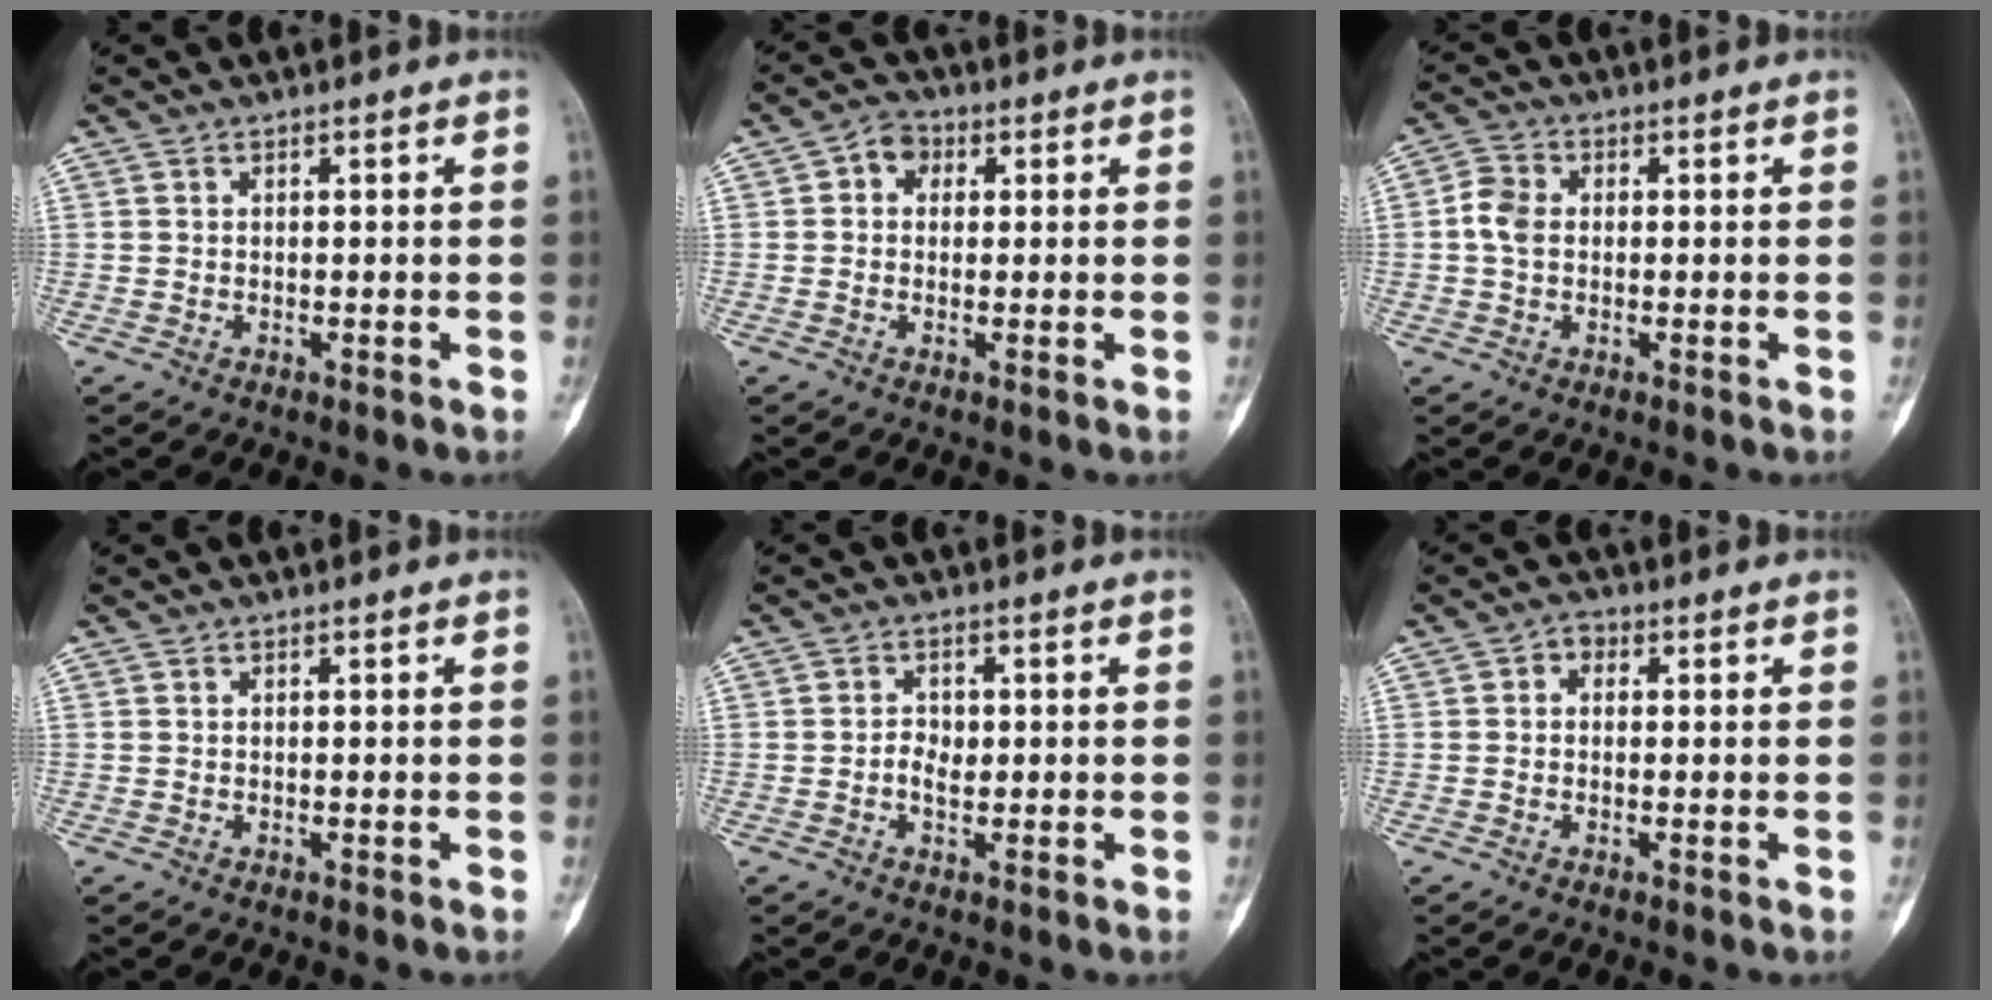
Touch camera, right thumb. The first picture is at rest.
{"total": 3.9, "force": [0.8, 3.3, 2.0], "torque": [-0.010, 0.009, 0.005]}
{"total": 4.3, "force": [-0.1, 3.2, 2.9], "torque": [-0.061, 0.011, -0.009]}
{"total": 0.0}
{"total": 2.4, "force": [-0.3, 1.7, 1.7], "torque": [-0.020, 0.005, -0.008]}
{"total": 2.1, "force": [0.2, 1.7, 1.2], "torque": [-0.003, 0.007, -0.006]}